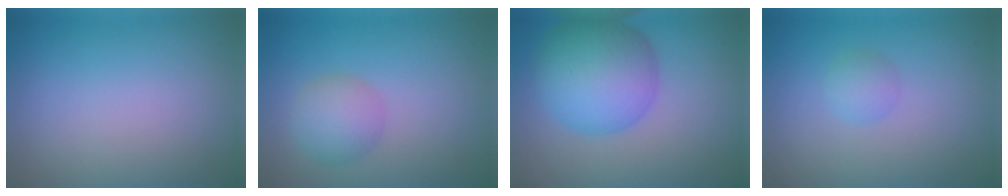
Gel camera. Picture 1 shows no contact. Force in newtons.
{"total": 2.9, "press": 2.9, "slide": 0.2}
{"total": 8.1, "press": 8.1, "slide": 0.2}
{"total": 1.3, "press": 1.3, "slide": 0.1}